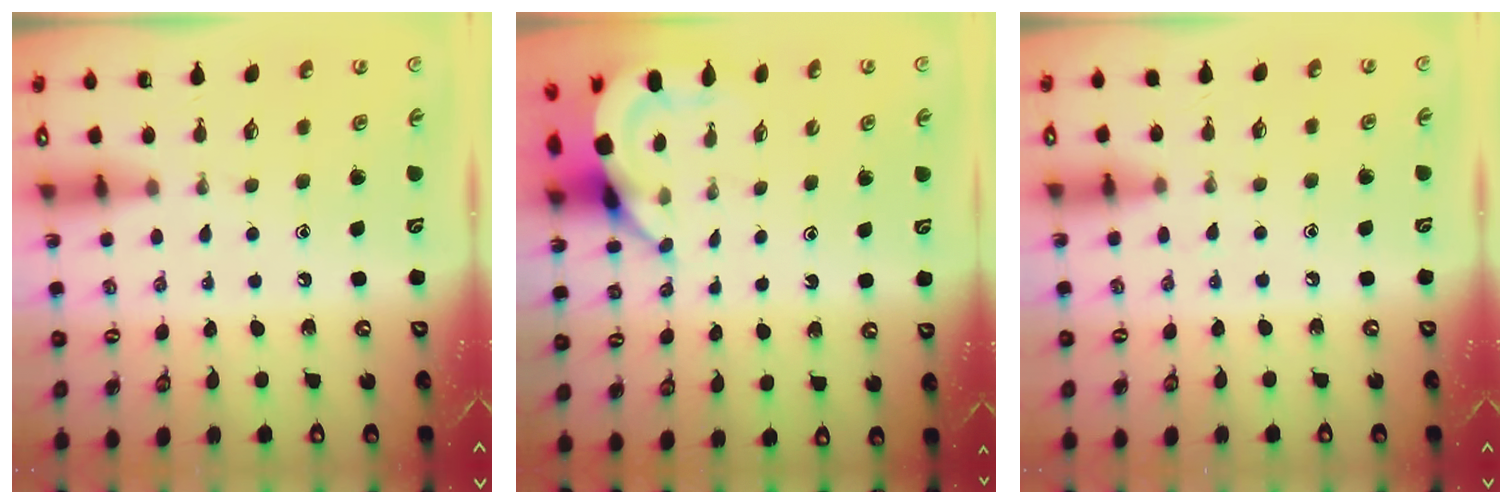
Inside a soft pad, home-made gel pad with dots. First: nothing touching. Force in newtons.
{"total": 5.3, "press": 5.2, "slide": 0.5}
{"total": 5.4, "press": 5.3, "slide": 0.8}